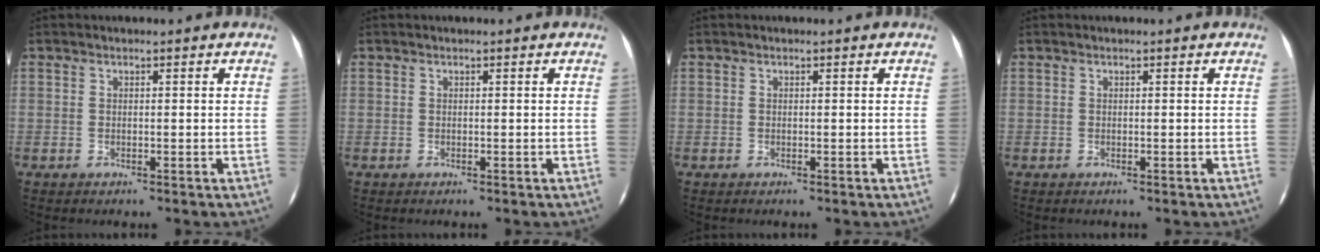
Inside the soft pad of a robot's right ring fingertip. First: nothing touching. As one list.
[{"total": 0.0}, {"total": 0.0}, {"total": 0.0}]